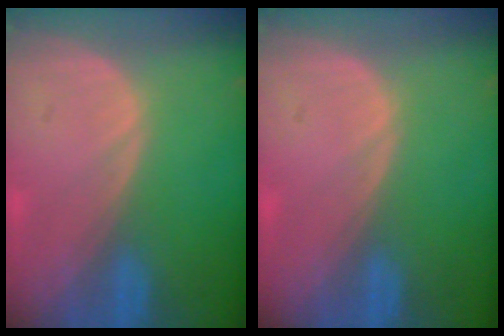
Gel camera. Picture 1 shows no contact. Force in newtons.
{"total": 0.0}